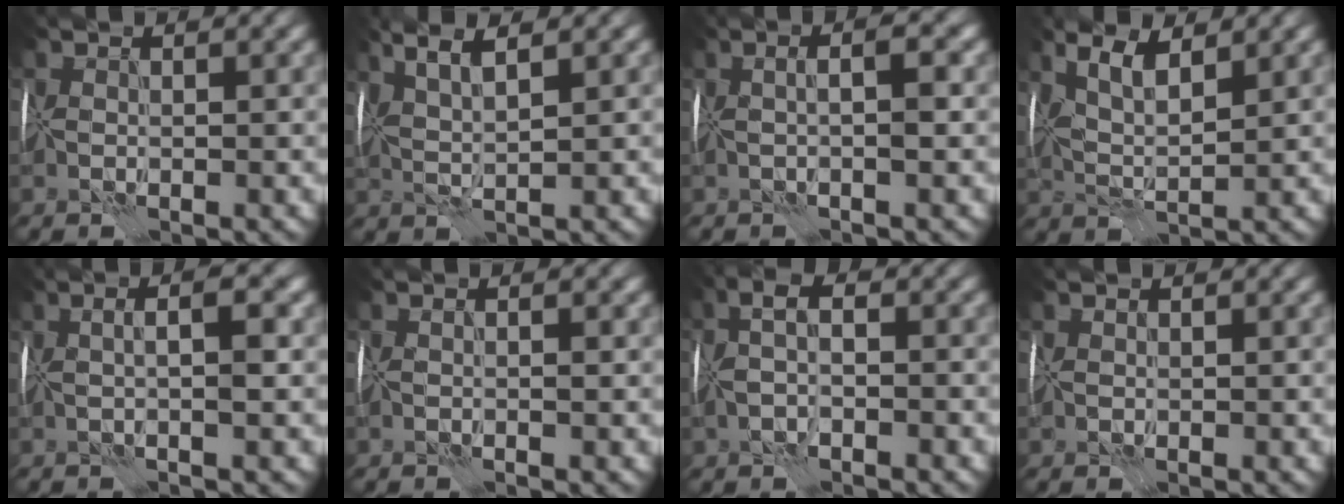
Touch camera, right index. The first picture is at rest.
{"total": 3.9, "force": [2.1, 0.6, 3.2], "torque": [-0.064, 0.008, 0.032]}
{"total": 2.7, "force": [0.2, 0.3, 2.7], "torque": [-0.029, 0.004, -0.005]}
{"total": 4.4, "force": [2.2, 1.3, 3.6], "torque": [-0.075, -0.001, 0.037]}
{"total": 3.0, "force": [0.2, 0.3, 3.0], "torque": [-0.034, 0.005, -0.006]}
{"total": 0.6, "force": [-0.3, -0.2, 0.5], "torque": [-0.008, -0.002, -0.009]}
{"total": 3.0, "force": [-0.9, 1.5, 2.5], "torque": [-0.048, 0.004, -0.022]}
{"total": 0.0}